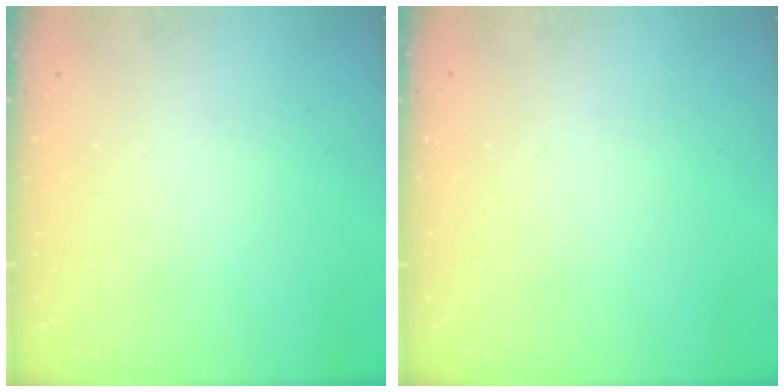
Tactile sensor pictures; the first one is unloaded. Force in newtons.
{"total": 0.0}